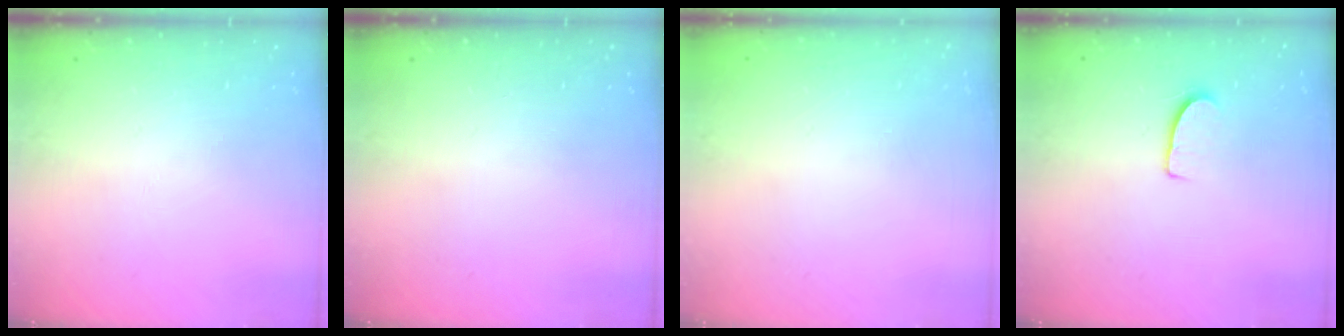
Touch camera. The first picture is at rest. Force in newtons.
{"total": 0.0}
{"total": 0.0}
{"total": 6.6, "press": 6.5, "slide": 0.4}